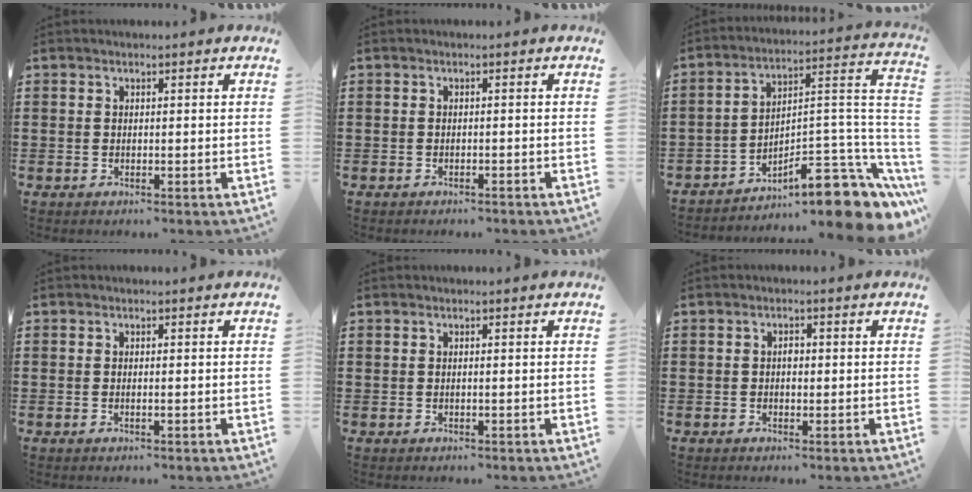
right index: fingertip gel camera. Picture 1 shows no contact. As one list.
[{"total": 0.8, "force": [-0.8, 0.1, 0.1], "torque": [-0.004, -0.001, -0.017]}, {"total": 10.7, "force": [-7.9, 3.3, 6.5], "torque": [-0.074, 0.001, -0.145]}, {"total": 0.5, "force": [-0.2, 0.0, 0.5], "torque": [-0.008, -0.002, -0.003]}, {"total": 0.0}, {"total": 1.4, "force": [-0.1, 0.8, 1.1], "torque": [-0.022, 0.002, -0.003]}]